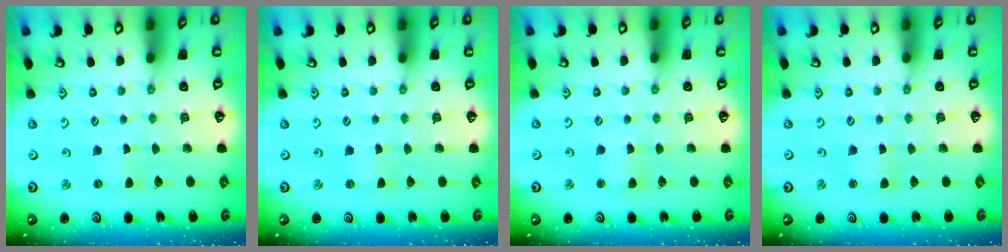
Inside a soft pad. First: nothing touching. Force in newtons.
{"total": 0.0}
{"total": 1.3, "press": 1.2, "slide": 0.2}
{"total": 2.2, "press": 2.2, "slide": 0.2}